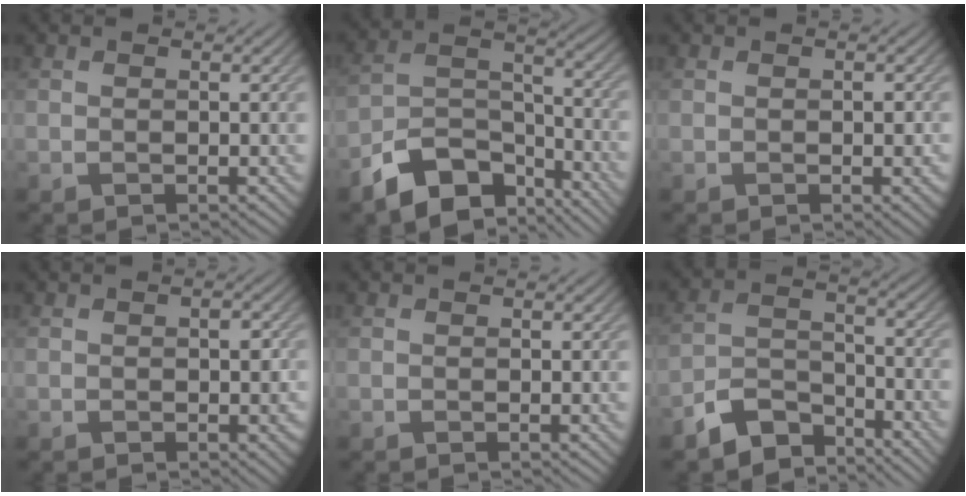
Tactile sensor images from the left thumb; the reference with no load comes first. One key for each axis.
{"total": 11.7, "fx": -8.3, "fy": 5.6, "fz": 6.1, "tx": -0.111, "ty": -0.015, "tz": -0.154}
{"total": 1.1, "fx": -0.1, "fy": 0.6, "fz": 0.9, "tx": -0.011, "ty": -0.003, "tz": 0.000}
{"total": 1.7, "fx": -0.2, "fy": 1.1, "fz": 1.3, "tx": -0.019, "ty": -0.007, "tz": -0.001}
{"total": 0.0}
{"total": 7.2, "fx": -5.9, "fy": 3.0, "fz": 2.8, "tx": -0.058, "ty": -0.005, "tz": -0.126}